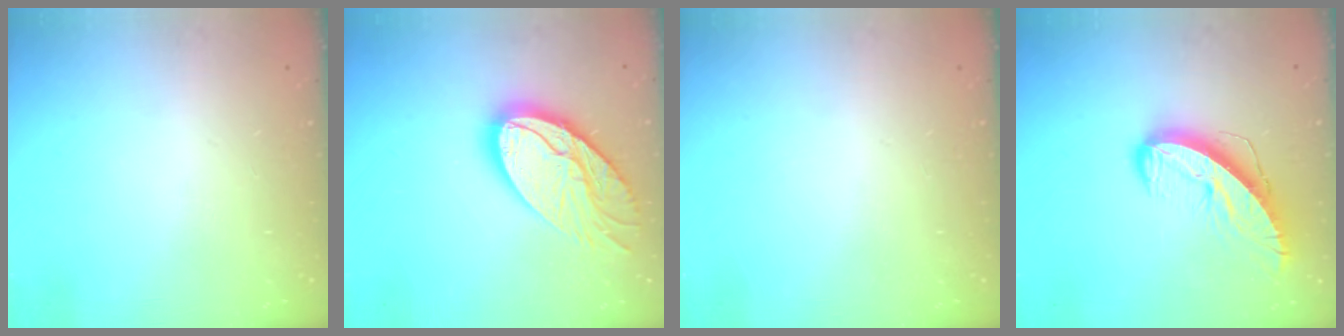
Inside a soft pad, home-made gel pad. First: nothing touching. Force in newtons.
{"total": 19.2, "press": 19.1, "slide": 1.5}
{"total": 0.0}
{"total": 11.0, "press": 11.0, "slide": 1.3}